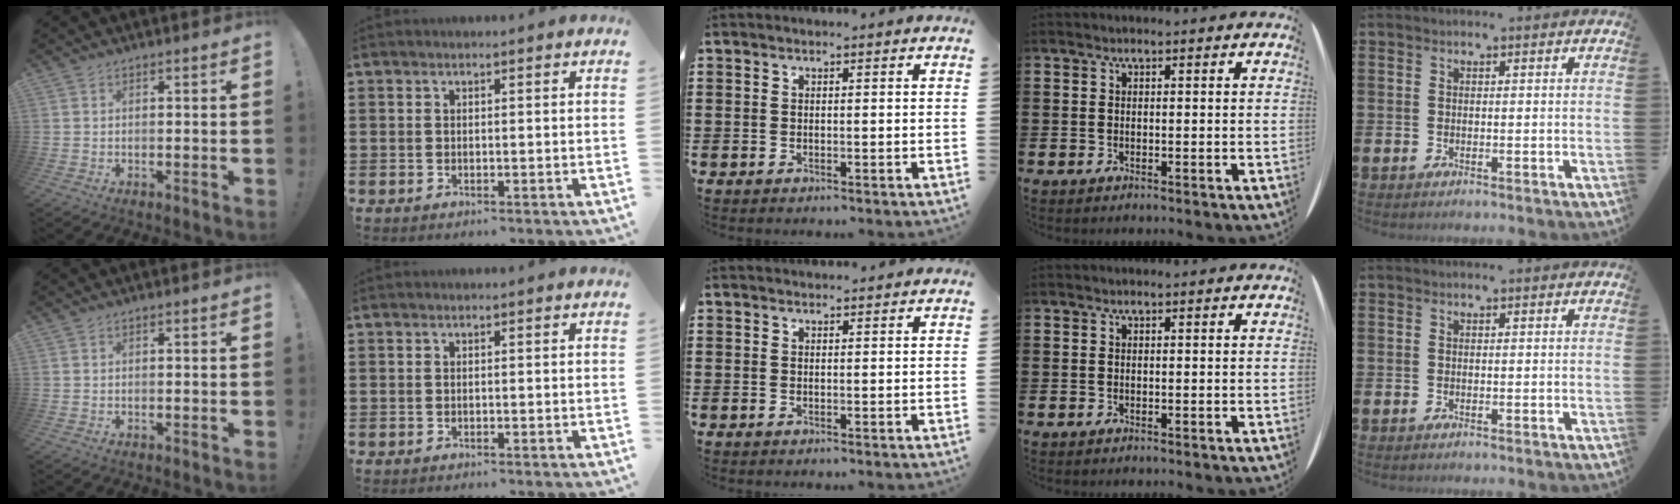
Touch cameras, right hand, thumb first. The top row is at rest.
{"middle": {"total": 1.0, "force": [0.9, 0.0, -0.1], "torque": [-0.001, -0.003, 0.019]}}